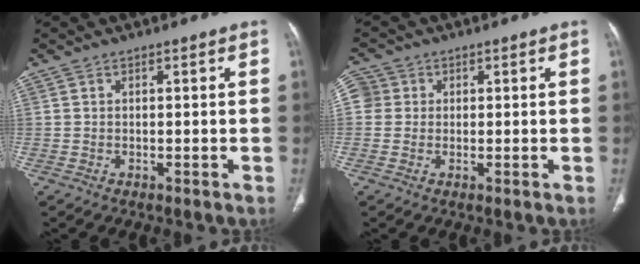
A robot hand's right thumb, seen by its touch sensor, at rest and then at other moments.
{"total": 3.7, "force": [0.7, 3.6, 0.6], "torque": [0.003, 0.007, 0.011]}